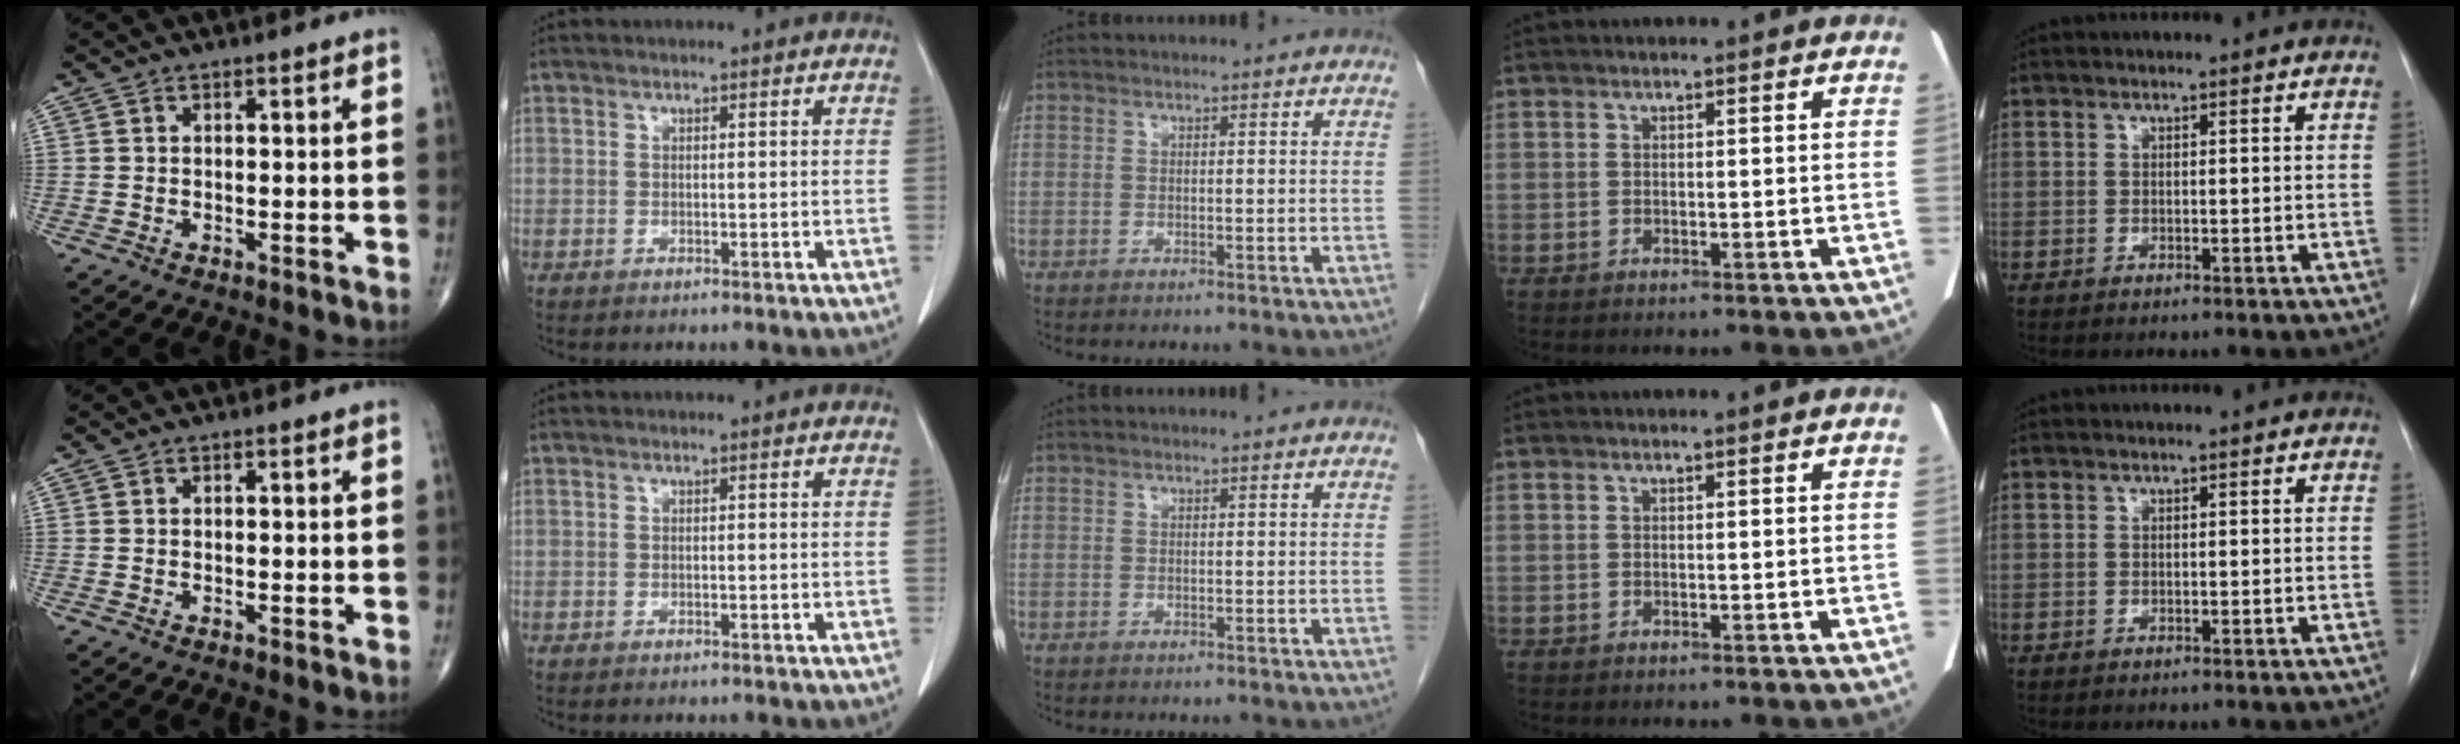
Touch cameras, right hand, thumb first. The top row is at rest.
{}